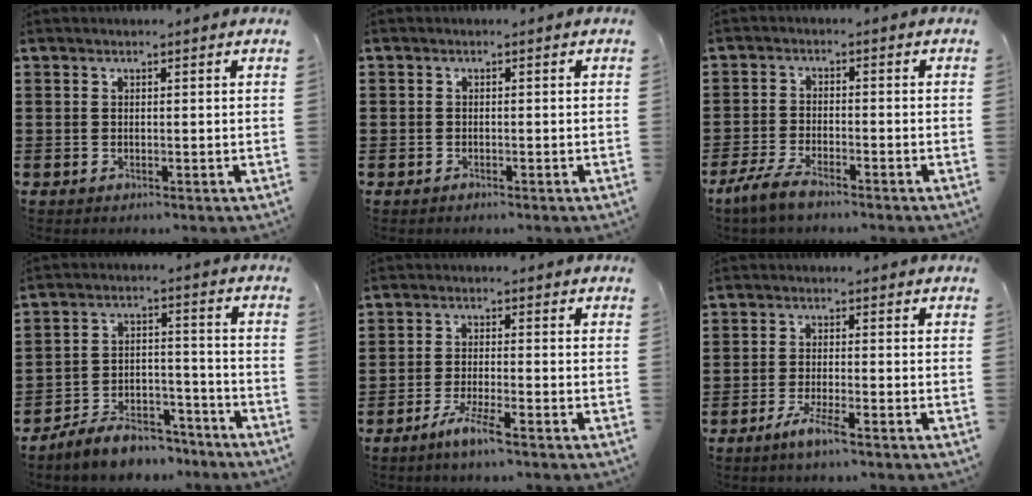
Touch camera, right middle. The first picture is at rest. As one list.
[{"total": 1.0, "force": [-0.7, 0.7, 0.0], "torque": [0.000, 0.003, -0.017]}, {"total": 4.4, "force": [-3.5, 1.1, 2.4], "torque": [-0.062, -0.003, -0.071]}, {"total": 7.0, "force": [-6.6, 1.9, 1.6], "torque": [-0.024, 0.023, -0.127]}, {"total": 4.2, "force": [-3.0, 0.2, 3.0], "torque": [-0.061, -0.004, -0.056]}, {"total": 3.7, "force": [-2.5, 0.3, 2.7], "torque": [-0.058, -0.004, -0.048]}]